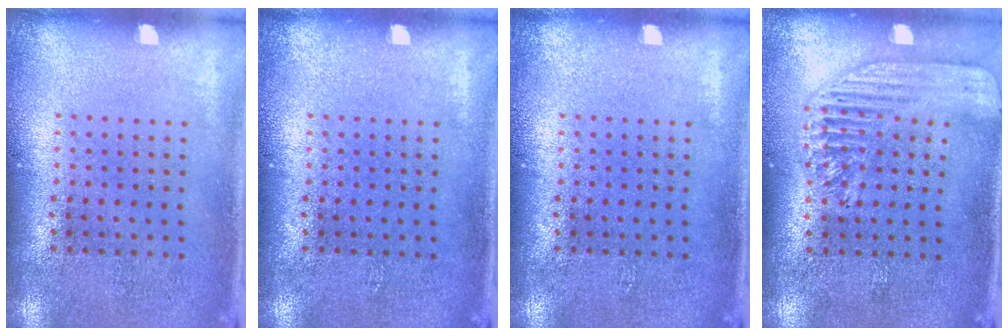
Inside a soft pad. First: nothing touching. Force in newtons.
{"total": 0.0}
{"total": 0.0}
{"total": 1.7, "press": 1.5, "slide": 0.7}